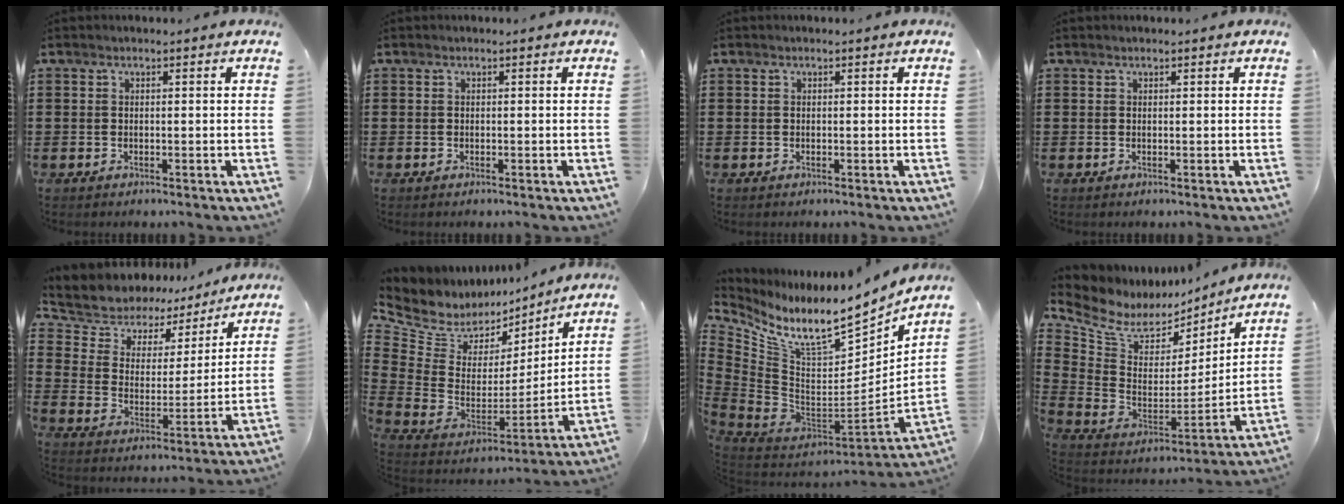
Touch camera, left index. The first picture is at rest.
{"total": 0.0}
{"total": 0.0}
{"total": 0.0}
{"total": 6.0, "force": [5.1, 3.1, 0.2], "torque": [-0.044, -0.034, 0.086]}
{"total": 6.9, "force": [5.5, 3.9, 1.4], "torque": [-0.078, -0.049, 0.096]}
{"total": 12.4, "force": [9.2, 3.0, 7.7], "torque": [-0.156, -0.085, 0.155]}
{"total": 7.3, "force": [5.8, 3.8, 2.3], "torque": [-0.086, -0.039, 0.104]}